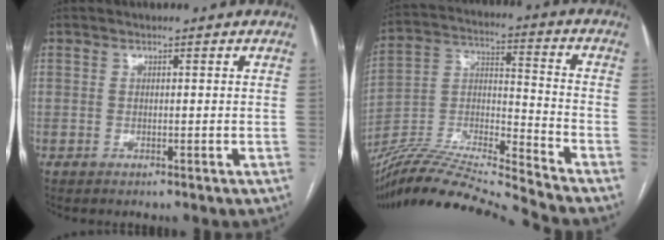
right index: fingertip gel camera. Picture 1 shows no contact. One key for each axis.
{"total": 18.9, "fx": -17.5, "fy": -1.8, "fz": 7.0, "tx": -0.142, "ty": 0.003, "tz": -0.318}